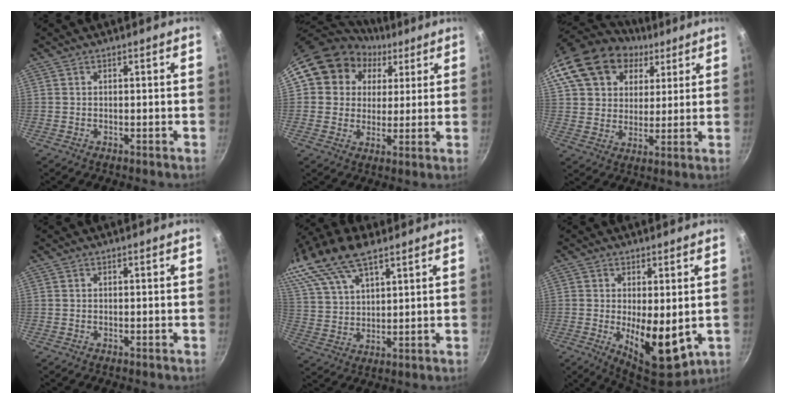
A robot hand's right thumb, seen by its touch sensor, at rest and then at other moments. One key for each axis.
{"total": 14.8, "fx": 6.1, "fy": 12.5, "fz": 5.2, "tx": -0.068, "ty": 0.010, "tz": 0.095}
{"total": 19.9, "fx": 9.1, "fy": 14.8, "fz": 9.8, "tx": -0.169, "ty": 0.012, "tz": 0.159}
{"total": 0.0}
{"total": 18.0, "fx": 11.8, "fy": 8.2, "fz": 10.8, "tx": -0.220, "ty": 0.009, "tz": 0.230}
{"total": 11.1, "fx": -1.0, "fy": 4.9, "fz": 9.9, "tx": -0.132, "ty": -0.023, "tz": 0.000}